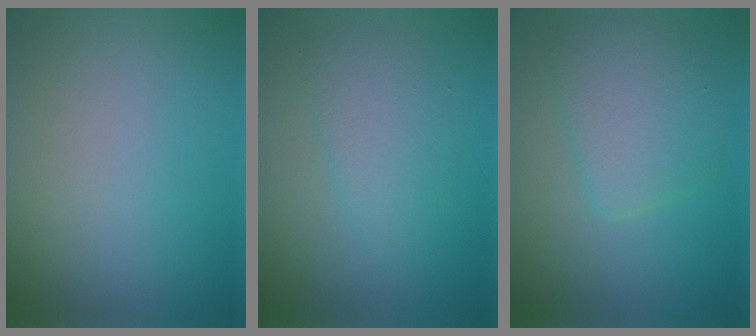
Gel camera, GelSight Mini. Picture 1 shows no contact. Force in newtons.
{"total": 2.6, "press": 2.6, "slide": 0.0}
{"total": 3.9, "press": 3.9, "slide": 0.1}